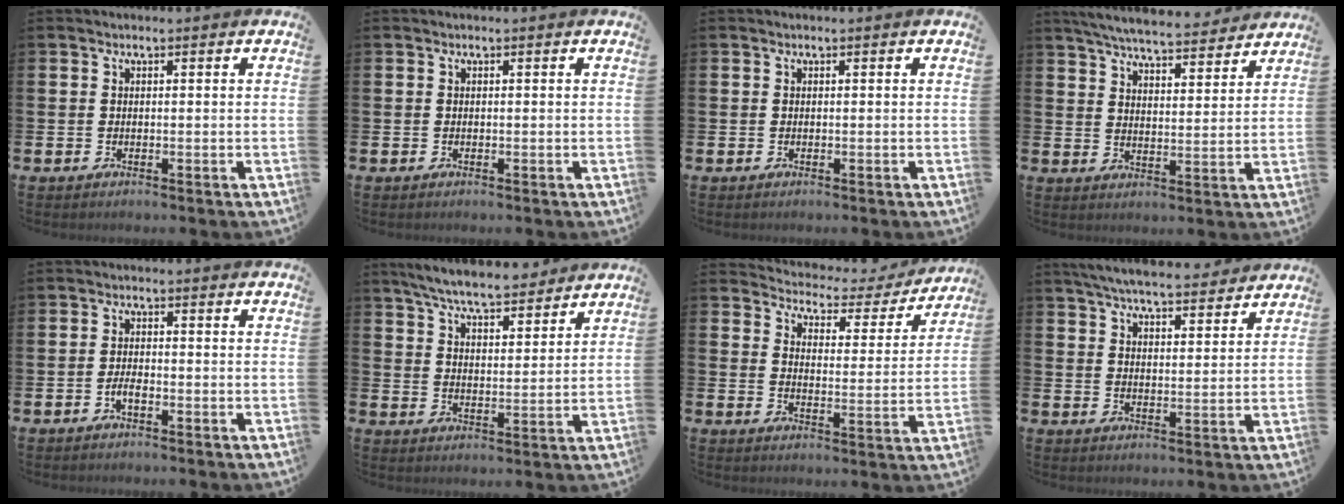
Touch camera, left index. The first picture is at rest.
{"total": 0.0}
{"total": 0.0}
{"total": 6.4, "force": [6.2, 0.7, 1.5], "torque": [-0.046, -0.039, 0.107]}
{"total": 1.7, "force": [-0.9, 0.7, 1.4], "torque": [-0.033, 0.004, -0.015]}
{"total": 7.2, "force": [6.7, 1.0, 2.2], "torque": [-0.060, -0.036, 0.118]}
{"total": 3.7, "force": [3.4, 1.2, 0.4], "torque": [-0.025, -0.038, 0.048]}
{"total": 6.2, "force": [6.0, 0.6, 1.5], "torque": [-0.035, -0.040, 0.105]}